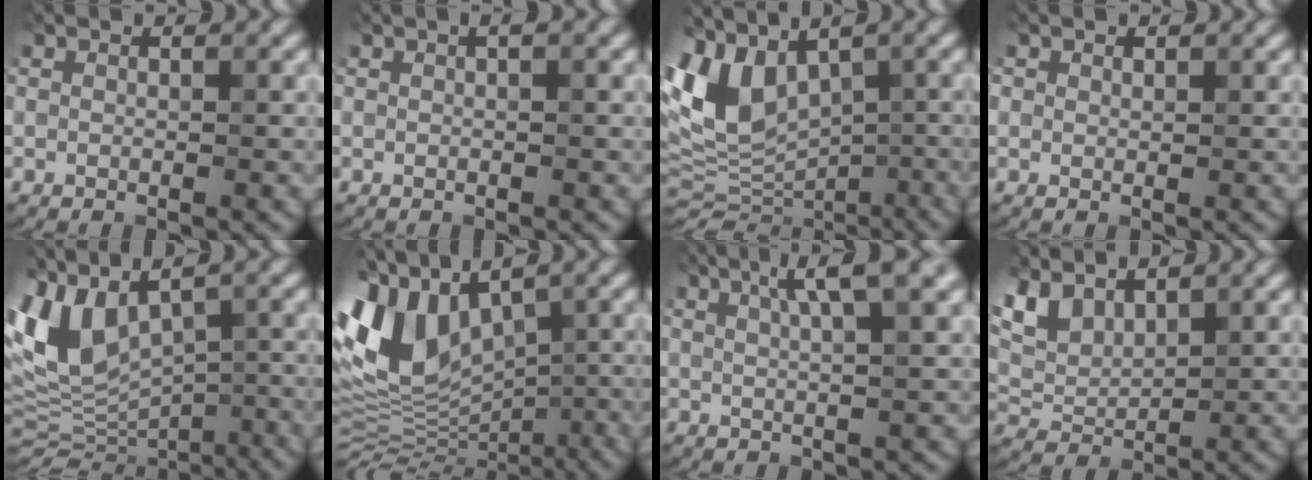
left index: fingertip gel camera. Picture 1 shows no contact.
{"total": 0.9, "force": [0.4, 0.1, 0.8], "torque": [-0.016, 0.005, 0.005]}
{"total": 9.2, "force": [1.5, 6.1, 6.7], "torque": [-0.132, -0.006, 0.030]}
{"total": 0.7, "force": [0.4, 0.5, 0.1], "torque": [-0.003, -0.003, 0.009]}
{"total": 8.1, "force": [1.2, 5.1, 6.2], "torque": [-0.121, -0.010, 0.028]}
{"total": 12.2, "force": [2.4, 7.3, 9.5], "torque": [-0.200, 0.009, 0.046]}
{"total": 5.3, "force": [2.8, 0.9, 4.4], "torque": [-0.062, 0.016, 0.042]}
{"total": 4.8, "force": [3.2, 2.3, 2.7], "torque": [-0.068, 0.004, 0.063]}